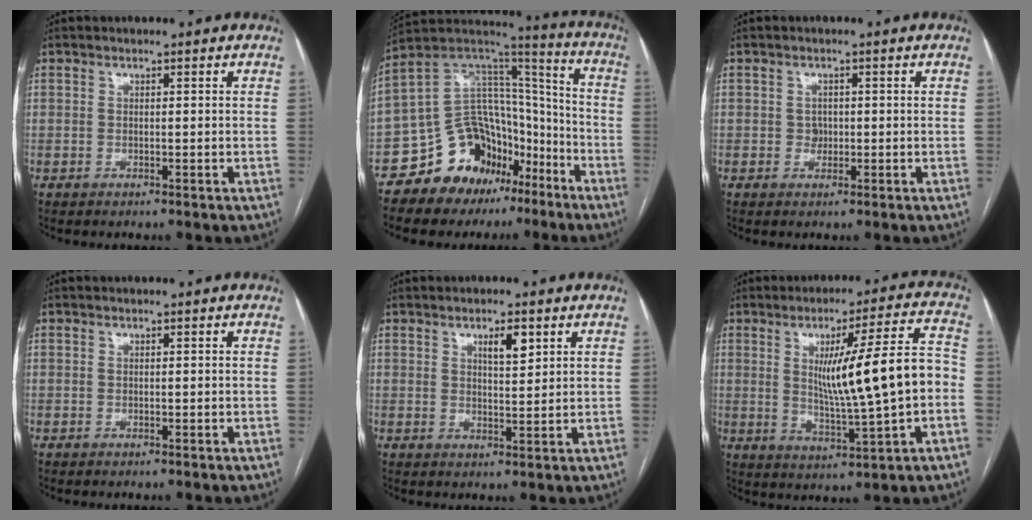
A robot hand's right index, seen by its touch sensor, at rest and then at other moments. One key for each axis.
{"total": 17.1, "fx": -10.6, "fy": 11.5, "fz": 7.0, "tx": -0.103, "ty": 0.096, "tz": -0.170}
{"total": 1.5, "fx": -0.1, "fy": 1.4, "fz": 0.7, "tx": -0.010, "ty": 0.003, "tz": 0.001}
{"total": 0.0}
{"total": 3.8, "fx": 2.0, "fy": 1.0, "fz": 3.1, "tx": -0.052, "ty": -0.001, "tz": 0.033}
{"total": 14.2, "fx": -0.1, "fy": 0.6, "fz": 14.2, "tx": -0.219, "ty": 0.010, "tz": 0.006}